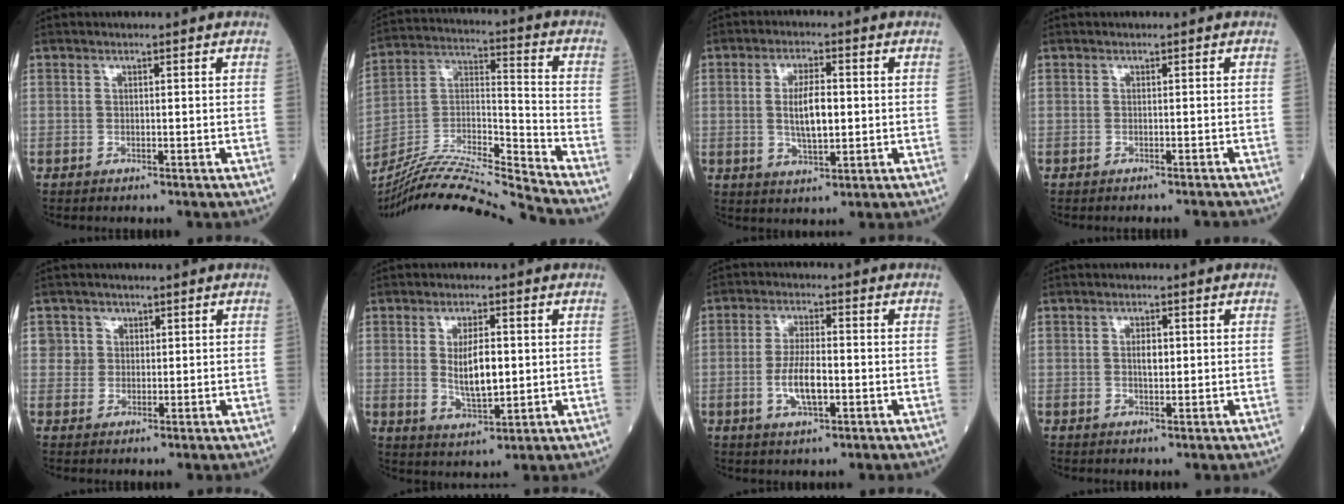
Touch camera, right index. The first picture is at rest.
{"total": 20.4, "force": [-19.1, -1.6, 6.8], "torque": [-0.141, 0.001, -0.335]}
{"total": 6.4, "force": [0.2, 2.1, 6.1], "torque": [-0.116, 0.001, 0.005]}
{"total": 2.4, "force": [-2.3, -0.5, 0.3], "torque": [0.000, -0.009, -0.027]}
{"total": 2.8, "force": [1.0, 2.7, -0.1], "torque": [0.020, 0.001, 0.011]}
{"total": 7.0, "force": [0.5, 2.4, 6.5], "torque": [-0.120, -0.006, 0.016]}
{"total": 6.5, "force": [-1.5, 2.0, 6.0], "torque": [-0.123, 0.000, -0.026]}
{"total": 2.2, "force": [0.3, 1.0, 2.0], "torque": [-0.035, 0.000, 0.004]}